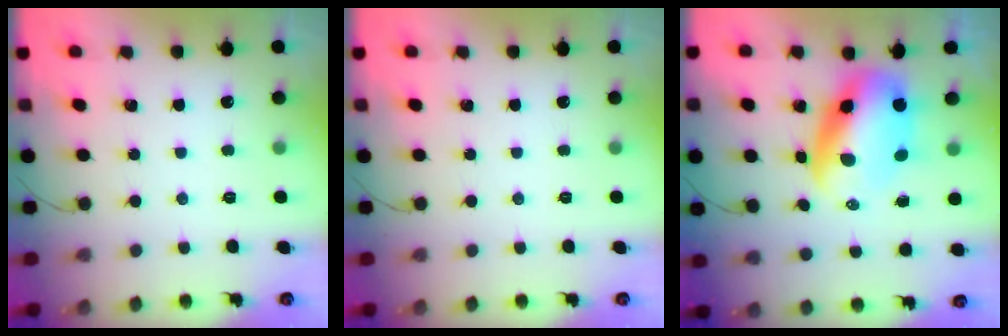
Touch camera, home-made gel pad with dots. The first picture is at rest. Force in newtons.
{"total": 0.0}
{"total": 9.3, "press": 9.0, "slide": 2.2}